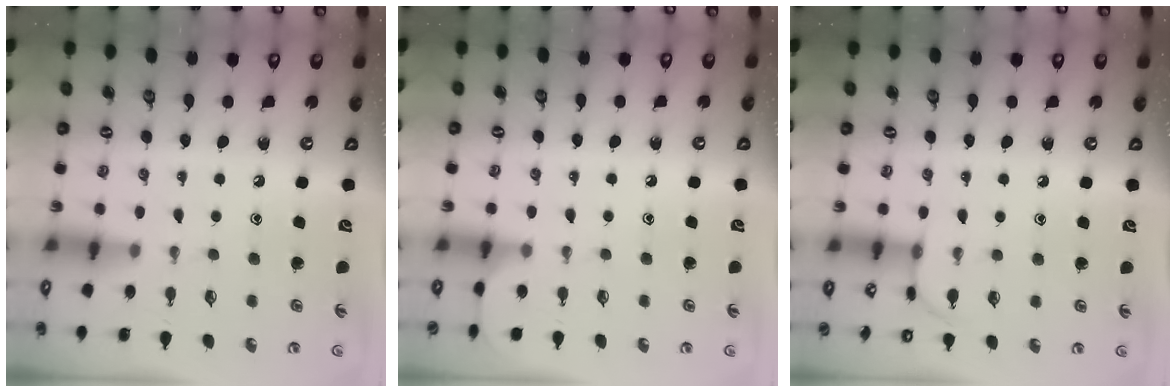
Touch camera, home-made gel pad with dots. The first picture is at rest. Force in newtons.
{"total": 3.7, "press": 3.6, "slide": 0.5}
{"total": 3.1, "press": 3.1, "slide": 0.5}